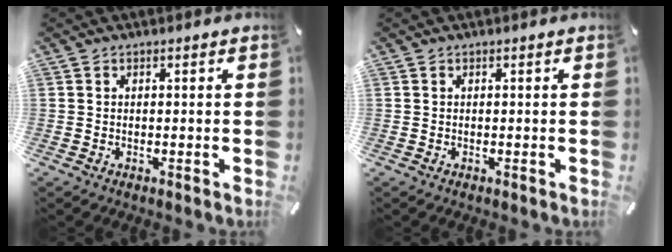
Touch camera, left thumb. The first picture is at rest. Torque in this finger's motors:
{"motor_torque": [-0.09, -0.02, -0.04, 0.03, 0.00]}